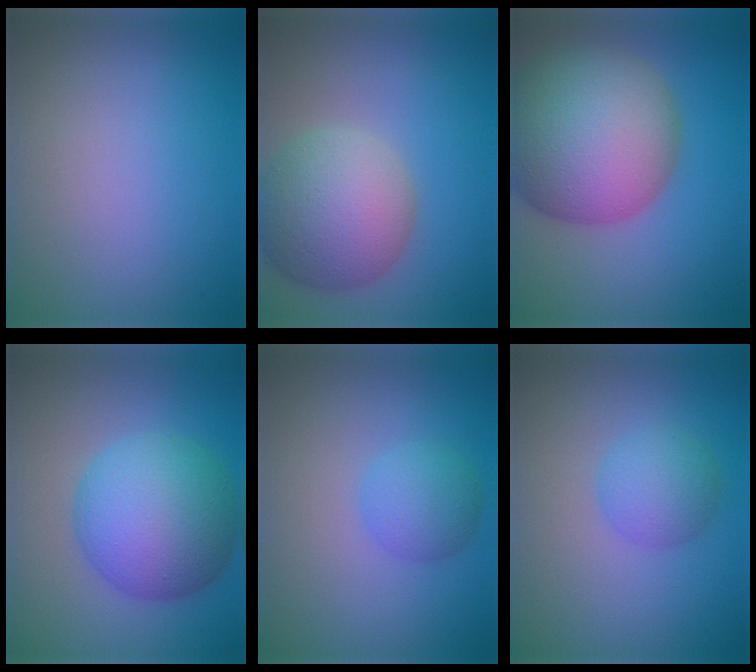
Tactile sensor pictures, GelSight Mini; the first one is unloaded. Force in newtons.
{"total": 8.4, "press": 8.4, "slide": 0.4}
{"total": 15.0, "press": 15.0, "slide": 0.7}
{"total": 9.8, "press": 9.8, "slide": 0.2}
{"total": 2.7, "press": 2.7, "slide": 0.1}
{"total": 2.8, "press": 2.8, "slide": 0.1}